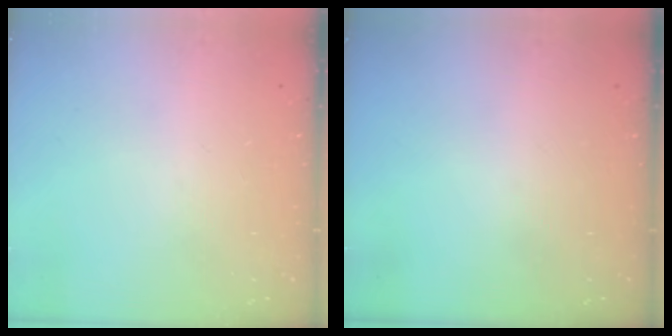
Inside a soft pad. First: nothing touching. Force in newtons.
{"total": 0.0}